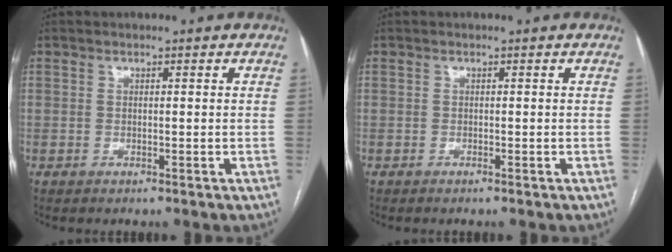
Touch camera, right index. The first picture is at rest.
{"total": 0.0}